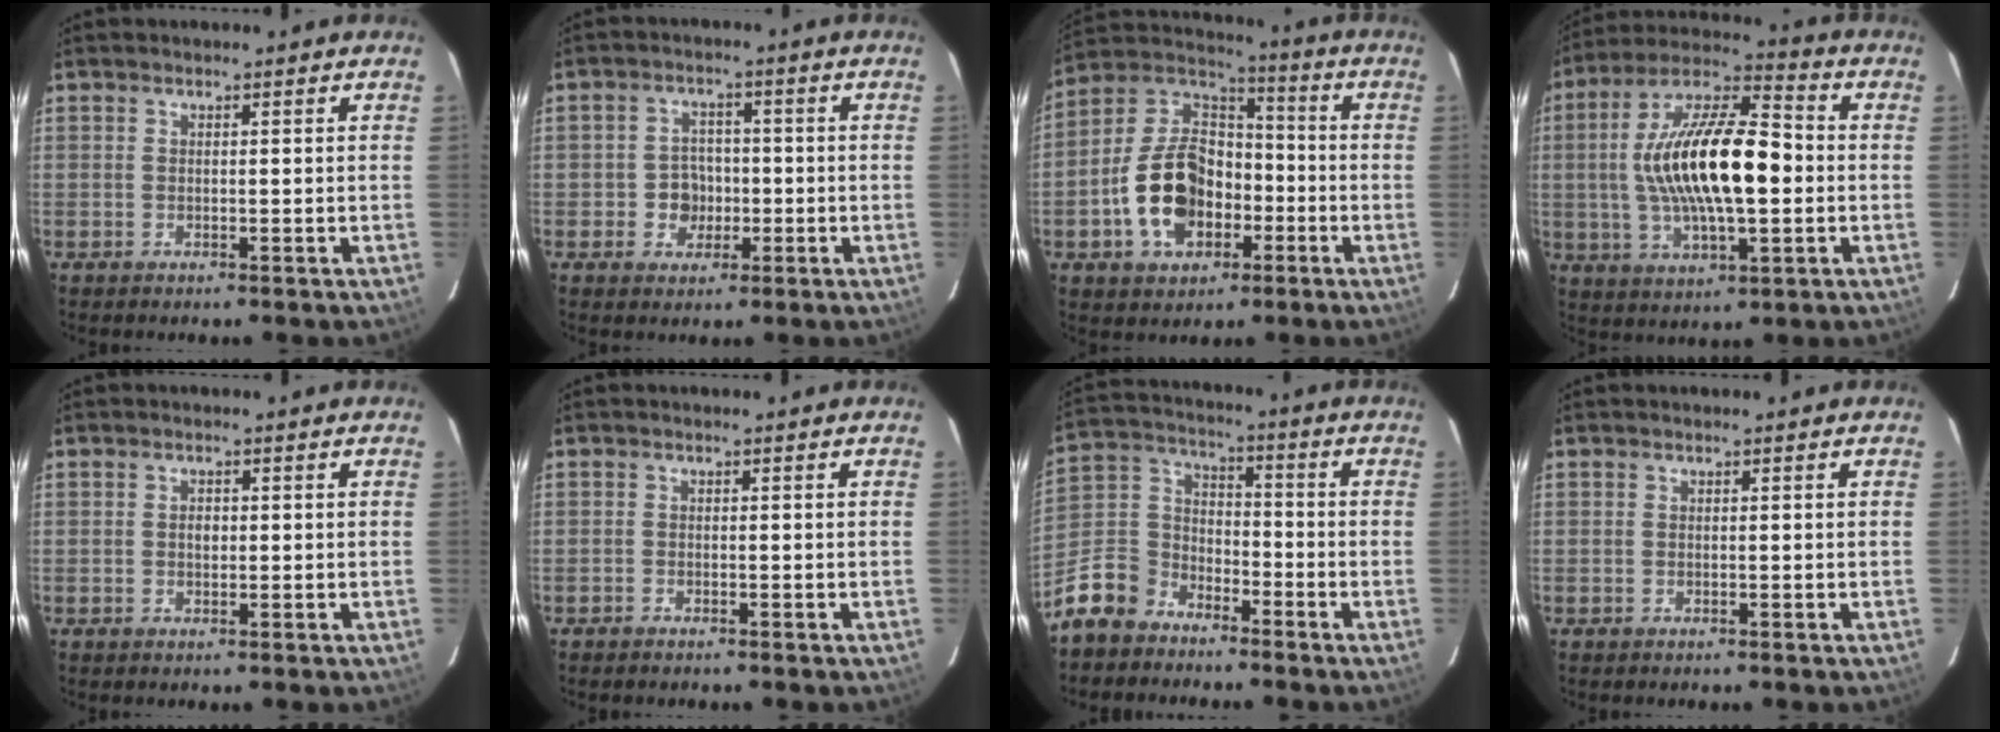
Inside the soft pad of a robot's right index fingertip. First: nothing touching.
{"total": 5.0, "force": [-1.5, 4.6, 1.2], "torque": [-0.029, 0.012, -0.017]}
{"total": 16.4, "force": [-5.2, 11.0, 11.1], "torque": [-0.240, 0.023, -0.078]}
{"total": 19.5, "force": [-0.5, 6.9, 18.2], "torque": [-0.342, 0.011, -0.013]}
{"total": 1.2, "force": [0.0, 0.9, 0.9], "torque": [-0.015, 0.004, -0.001]}
{"total": 0.7, "force": [-0.7, 0.1, 0.1], "torque": [-0.008, 0.001, -0.014]}
{"total": 11.7, "force": [-8.2, 7.6, 3.7], "torque": [-0.103, 0.036, -0.156]}
{"total": 0.0}